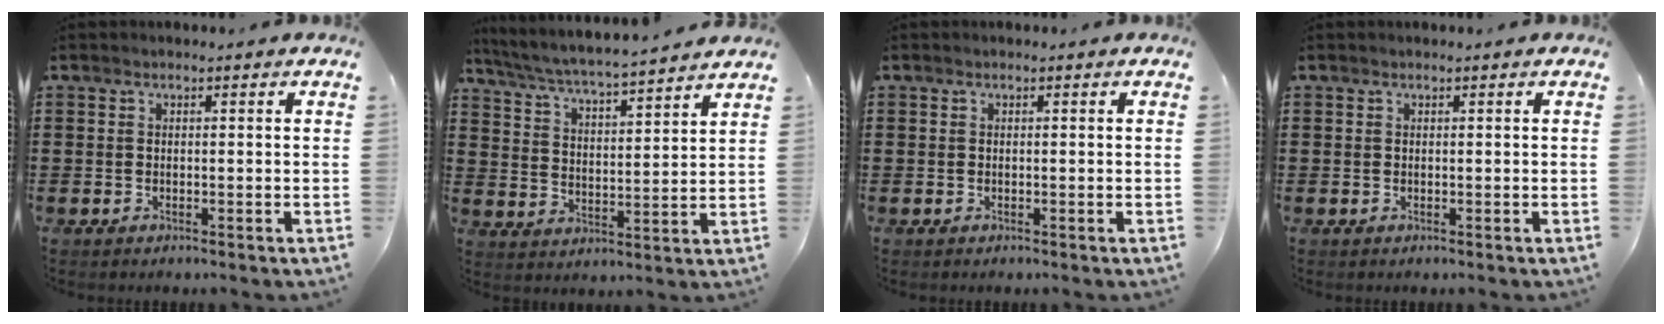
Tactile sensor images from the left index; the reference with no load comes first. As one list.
[{"total": 4.5, "force": [4.3, -0.6, 1.4], "torque": [-0.049, -0.037, 0.066]}, {"total": 0.0}, {"total": 0.0}]